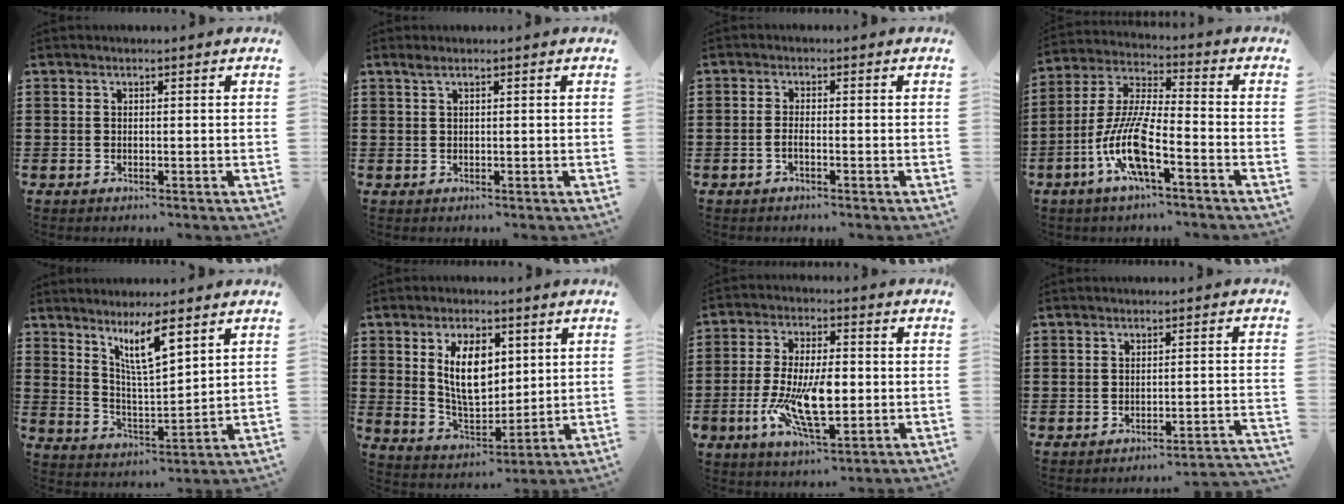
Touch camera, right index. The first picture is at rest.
{"total": 0.8, "force": [0.4, 0.1, 0.7], "torque": [-0.014, 0.003, 0.007]}
{"total": 1.5, "force": [-0.7, 0.1, 1.3], "torque": [-0.027, -0.005, -0.011]}
{"total": 10.7, "force": [-5.0, 1.9, 9.2], "torque": [-0.215, -0.016, -0.099]}
{"total": 7.6, "force": [5.0, 1.4, 5.5], "torque": [-0.113, -0.010, 0.084]}
{"total": 9.7, "force": [2.9, 5.3, 7.6], "torque": [-0.143, 0.005, 0.047]}
{"total": 11.6, "force": [-2.1, 4.7, 10.5], "torque": [-0.221, -0.016, -0.034]}
{"total": 2.5, "force": [-2.3, -0.3, 0.9], "torque": [-0.019, -0.005, -0.050]}